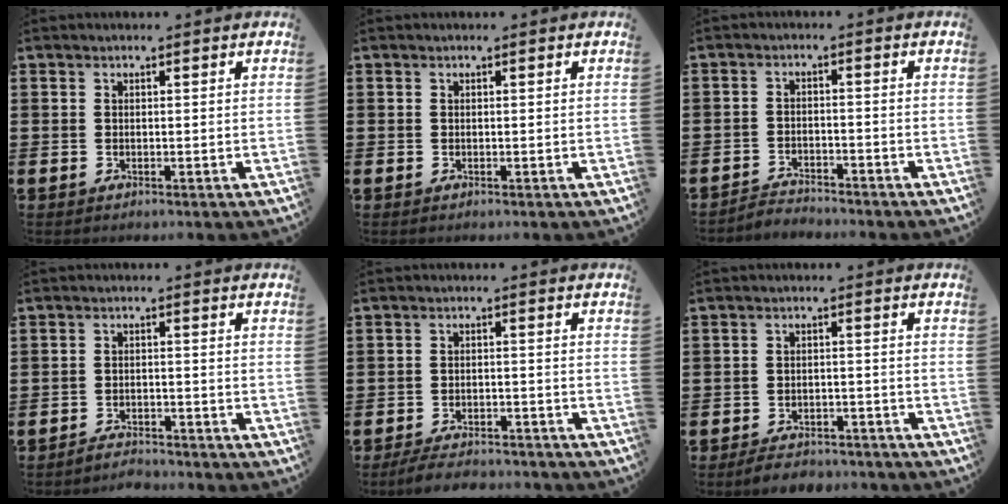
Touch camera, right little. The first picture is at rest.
{"total": 0.0}
{"total": 2.4, "force": [-2.4, 0.2, -0.2], "torque": [-0.003, 0.002, -0.052]}
{"total": 2.4, "force": [-2.4, 0.1, -0.2], "torque": [-0.006, 0.005, -0.053]}
{"total": 3.2, "force": [-3.1, 0.3, 0.7], "torque": [-0.013, 0.006, -0.063]}
{"total": 2.8, "force": [-2.8, 0.3, 0.3], "torque": [-0.010, 0.008, -0.059]}